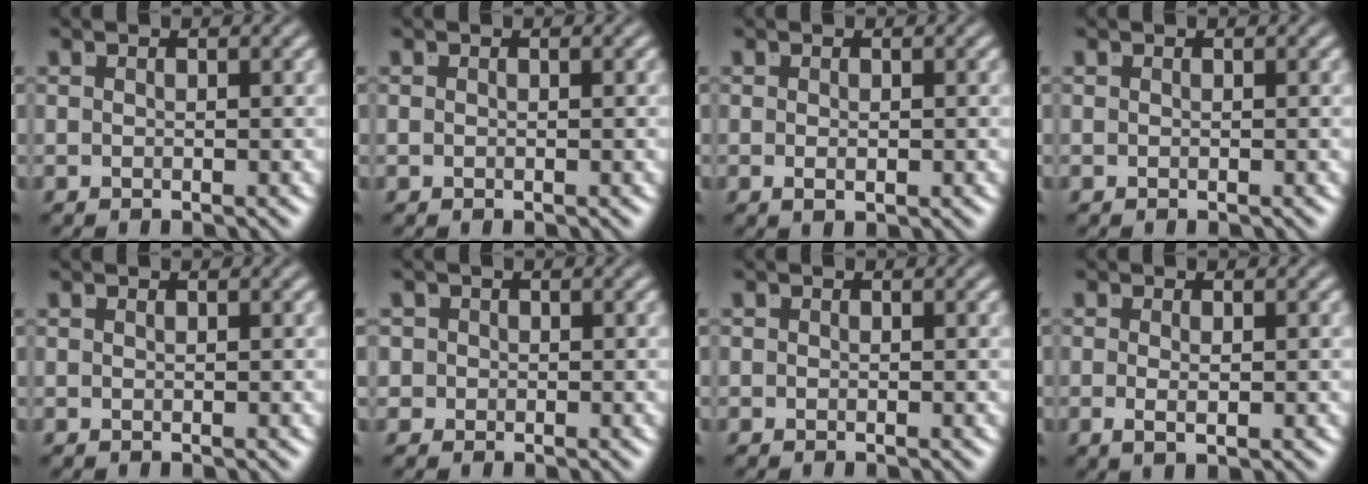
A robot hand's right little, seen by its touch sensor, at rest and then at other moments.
{"total": 0.0}
{"total": 0.7, "force": [-0.3, 0.1, 0.7], "torque": [-0.017, -0.009, 0.002]}
{"total": 0.0}
{"total": 0.6, "force": [0.2, -0.6, 0.0], "torque": [0.004, -0.004, 0.008]}
{"total": 2.8, "force": [-0.1, 2.7, 0.8], "torque": [-0.028, -0.010, -0.003]}
{"total": 0.0}
{"total": 1.2, "force": [-0.4, -0.3, 1.1], "torque": [-0.024, -0.014, 0.003]}